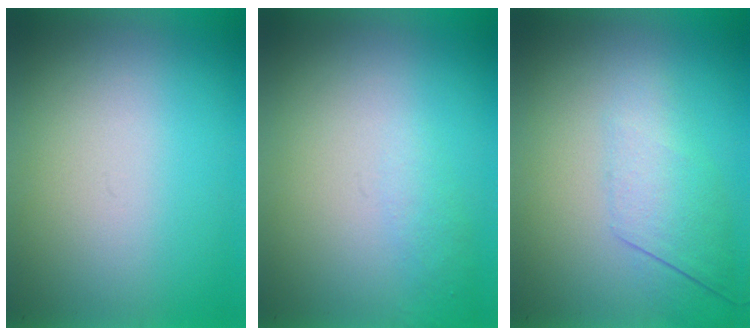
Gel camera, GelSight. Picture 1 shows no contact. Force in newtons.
{"total": 1.1}
{"total": 2.3}